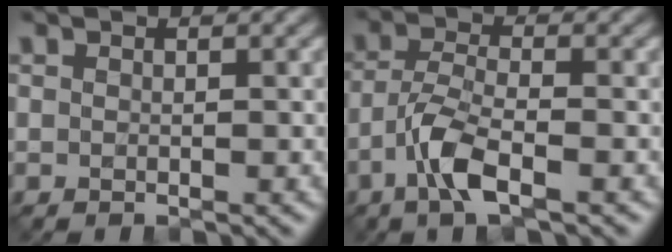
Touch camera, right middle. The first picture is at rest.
{"total": 4.3, "force": [-2.3, 1.2, 3.5], "torque": [-0.078, -0.001, -0.052]}